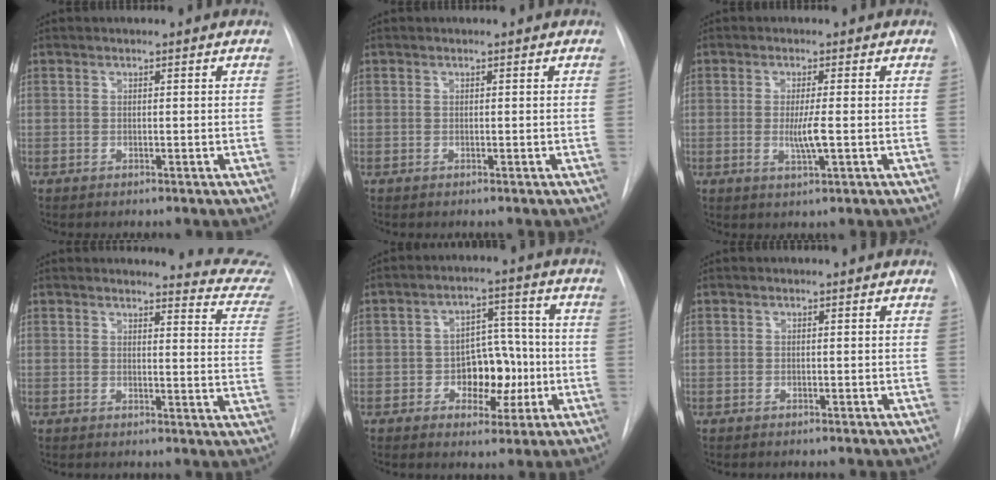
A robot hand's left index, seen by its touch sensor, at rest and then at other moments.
{"total": 0.0}
{"total": 3.4, "force": [-0.4, 0.0, 3.4], "torque": [-0.066, -0.008, -0.007]}
{"total": 11.4, "force": [11.4, 0.2, 1.0], "torque": [0.009, -0.095, 0.096]}
{"total": 8.3, "force": [-1.9, 5.2, 6.2], "torque": [-0.083, 0.026, -0.022]}
{"total": 0.0}